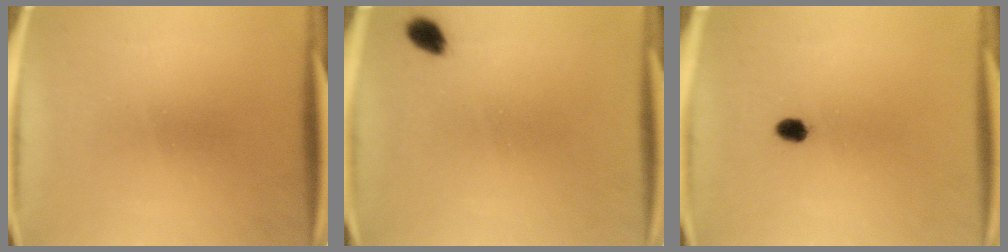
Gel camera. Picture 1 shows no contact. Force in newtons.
{"total": 2.6}
{"total": 2.1}